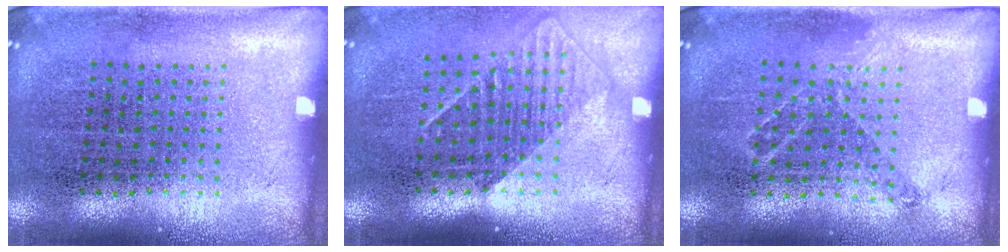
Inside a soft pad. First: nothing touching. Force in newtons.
{"total": 1.3, "press": 0.9, "slide": 0.8}
{"total": 0.8, "press": 0.8, "slide": 0.3}